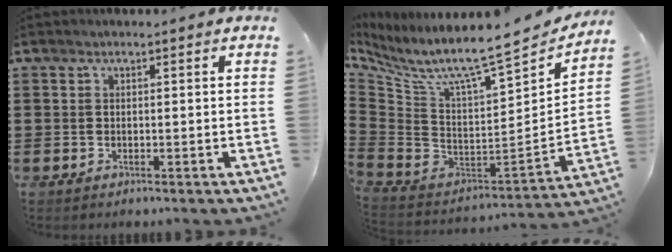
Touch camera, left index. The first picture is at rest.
{"total": 8.5, "force": [5.9, 0.9, 6.1], "torque": [-0.119, -0.063, 0.085]}